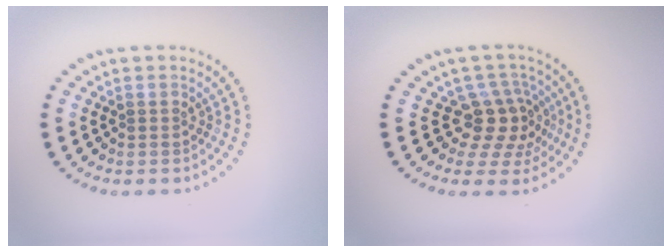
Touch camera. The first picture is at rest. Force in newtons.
{"total": 3.8, "press": 3.0, "slide": 2.3}